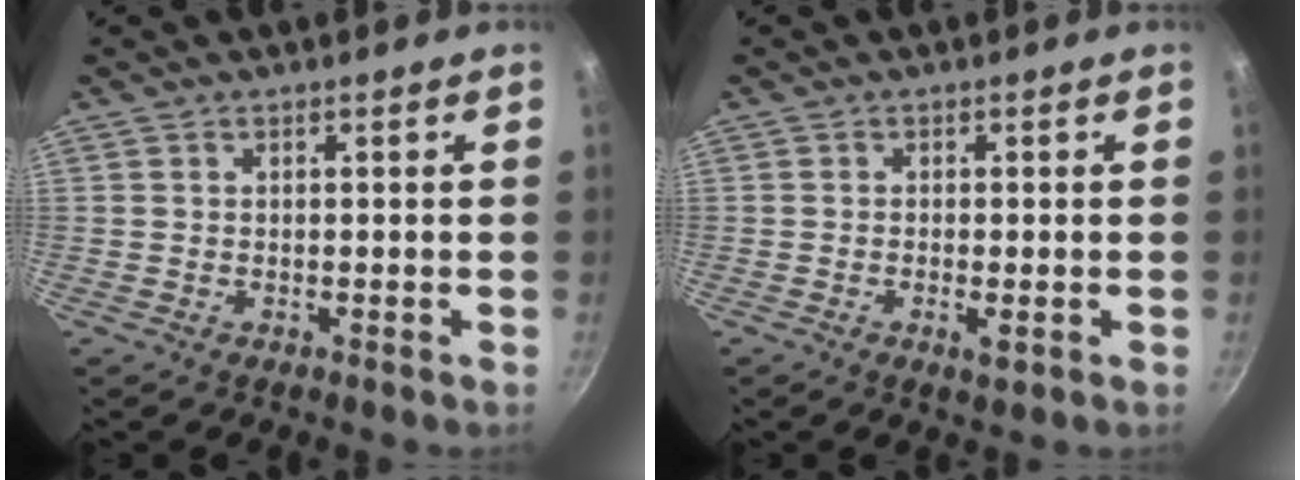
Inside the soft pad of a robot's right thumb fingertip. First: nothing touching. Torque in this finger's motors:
{"motor_torque": [-0.26, 0.18, -0.23, 0.25, 0.07]}